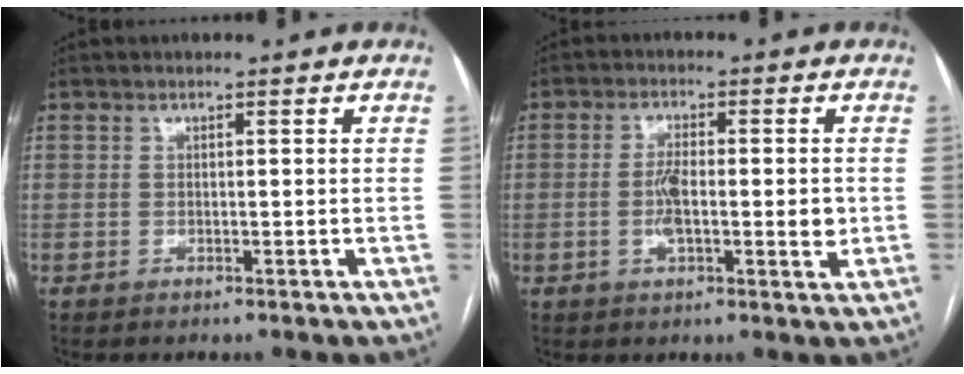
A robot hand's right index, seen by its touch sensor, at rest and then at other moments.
{"total": 6.2, "force": [-0.7, 1.7, 6.0], "torque": [-0.113, 0.002, -0.010]}